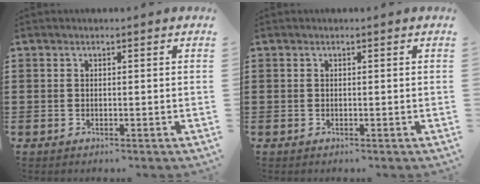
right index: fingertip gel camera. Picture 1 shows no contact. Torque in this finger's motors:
{"motor_torque": [-0.06, 0.05, 0.00, 0.00]}